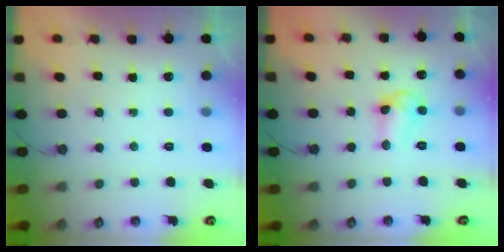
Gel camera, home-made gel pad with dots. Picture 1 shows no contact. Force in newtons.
{"total": 8.8, "press": 8.8, "slide": 0.6}